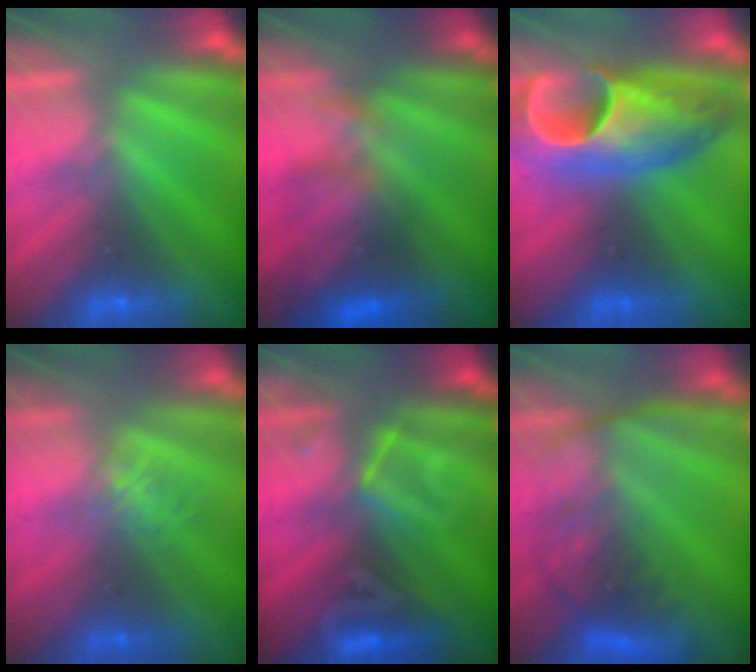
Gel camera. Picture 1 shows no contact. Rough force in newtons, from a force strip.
{"total": 4.4}
{"total": 7.5}
{"total": 1.4}
{"total": 2.8}
{"total": 7.4}